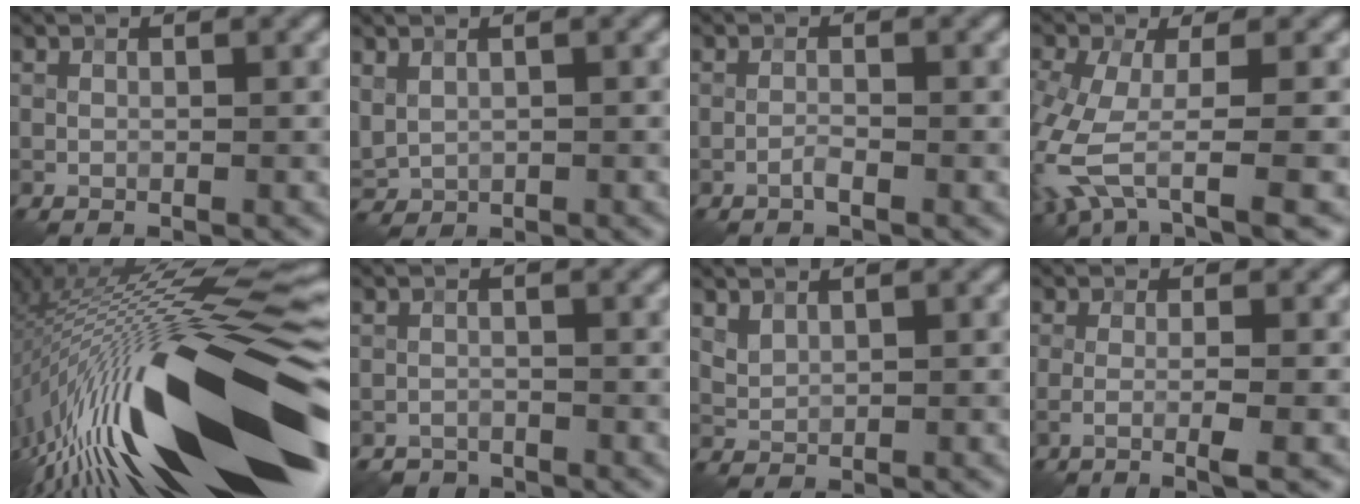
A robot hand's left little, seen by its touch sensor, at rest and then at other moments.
{"total": 1.7, "force": [0.7, 1.2, 0.9], "torque": [-0.025, -0.003, 0.023]}
{"total": 0.9, "force": [-0.6, 0.1, 0.6], "torque": [-0.012, 0.003, -0.014]}
{"total": 7.0, "force": [-2.6, 2.6, 6.0], "torque": [-0.142, -0.014, -0.055]}
{"total": 20.3, "force": [-4.1, 5.6, 19.1], "torque": [-0.314, 0.002, -0.089]}
{"total": 2.3, "force": [-2.1, 0.8, -0.2], "torque": [0.006, 0.004, -0.035]}
{"total": 1.2, "force": [1.0, 0.6, 0.5], "torque": [-0.015, -0.002, 0.024]}
{"total": 3.0, "force": [-1.1, 0.6, 2.7], "torque": [-0.036, 0.000, -0.035]}